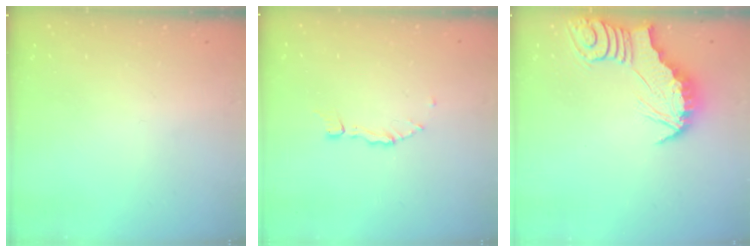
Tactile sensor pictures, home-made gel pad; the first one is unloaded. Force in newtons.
{"total": 2.8, "press": 2.8, "slide": 0.2}
{"total": 2.7, "press": 2.7, "slide": 0.3}